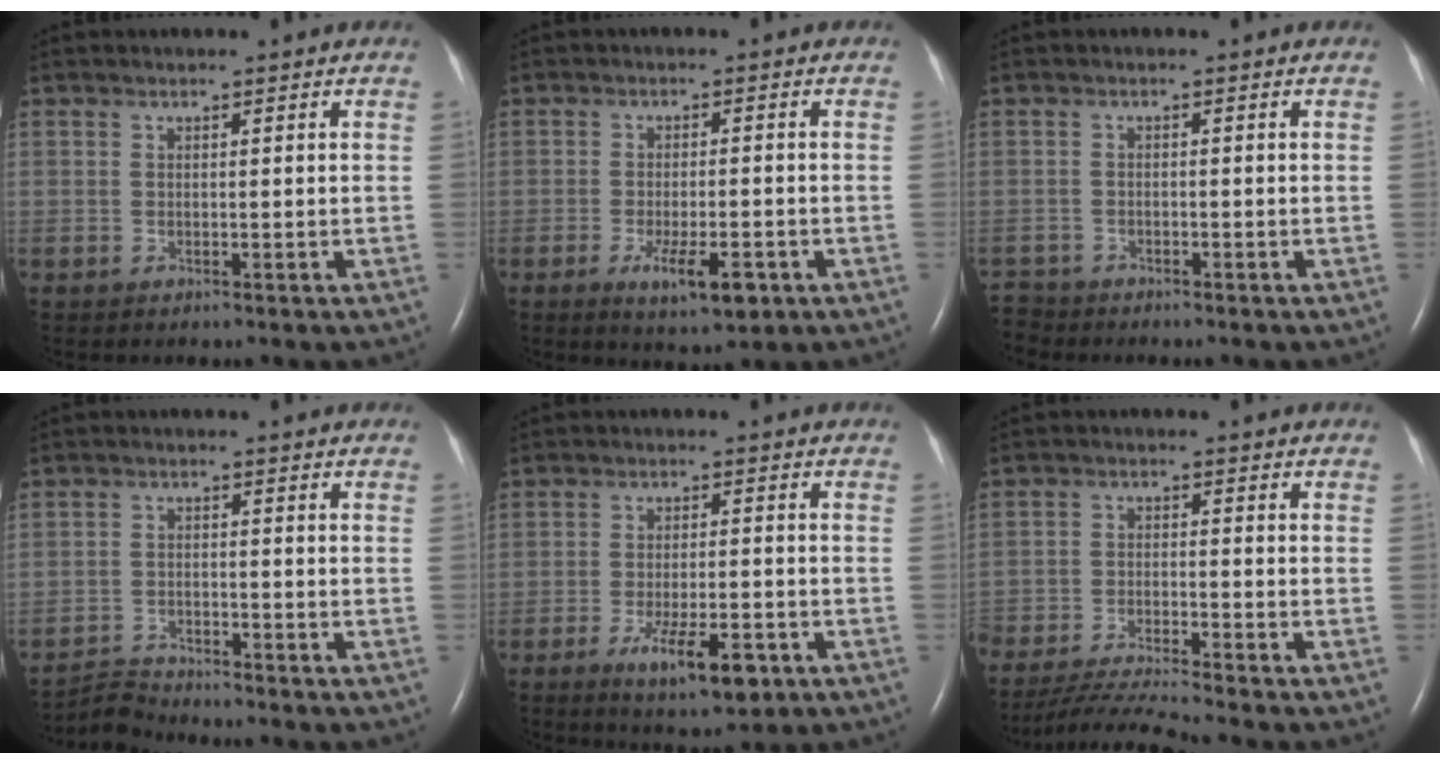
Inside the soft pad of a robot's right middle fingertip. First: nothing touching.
{"total": 6.4, "force": [-3.0, 1.7, 5.3], "torque": [-0.093, -0.009, -0.041]}
{"total": 2.8, "force": [-2.7, 0.6, -0.6], "torque": [0.011, -0.009, -0.051]}
{"total": 3.9, "force": [-3.7, -0.5, -1.0], "torque": [0.017, -0.015, -0.068]}
{"total": 8.1, "force": [-4.1, 2.2, 6.6], "torque": [-0.114, -0.012, -0.059]}
{"total": 9.3, "force": [-8.8, -1.7, 2.7], "torque": [-0.041, -0.019, -0.159]}